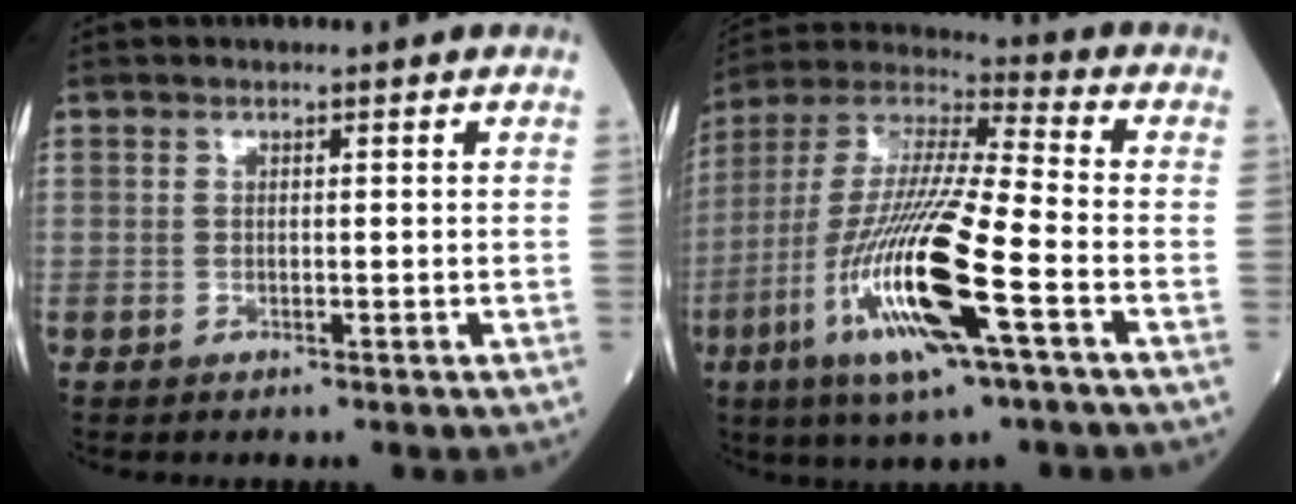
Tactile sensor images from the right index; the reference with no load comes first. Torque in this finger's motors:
{"motor_torque": [1.97, -0.17, 1.05, 0.21]}